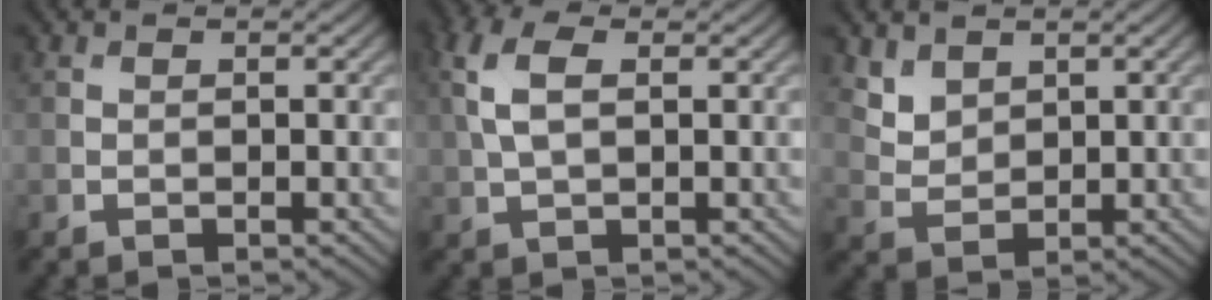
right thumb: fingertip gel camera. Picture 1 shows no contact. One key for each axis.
{"total": 5.1, "fx": 1.1, "fy": 2.6, "fz": 4.2, "tx": -0.112, "ty": 0.012, "tz": 0.019}
{"total": 3.4, "fx": 2.4, "fy": 2.1, "fz": 1.2, "tx": -0.040, "ty": -0.013, "tz": 0.059}